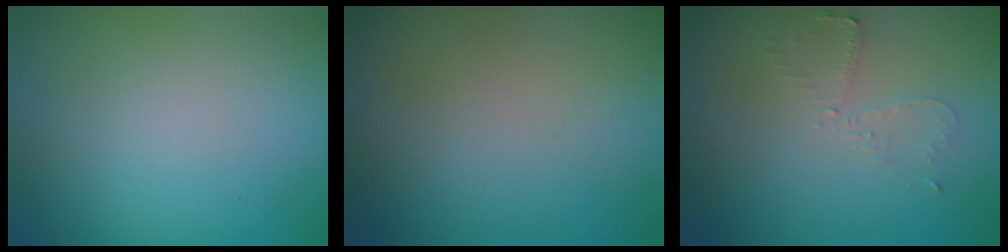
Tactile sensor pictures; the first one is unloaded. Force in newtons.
{"total": 0.0}
{"total": 1.9, "press": 1.9, "slide": 0.4}